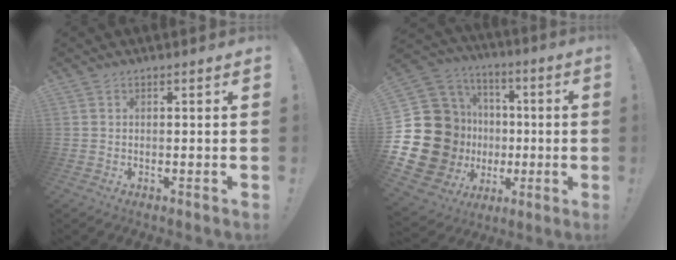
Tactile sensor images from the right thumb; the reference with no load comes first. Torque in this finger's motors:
{"motor_torque": [2.42, 2.59, 1.11, -0.98, 0.19]}